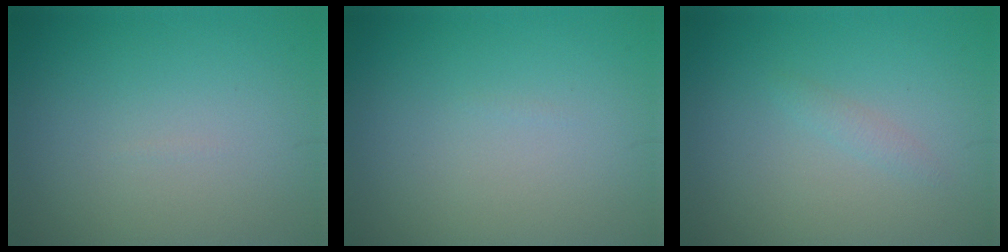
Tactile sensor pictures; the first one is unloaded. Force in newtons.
{"total": 0.0}
{"total": 0.9, "press": 0.8, "slide": 0.1}